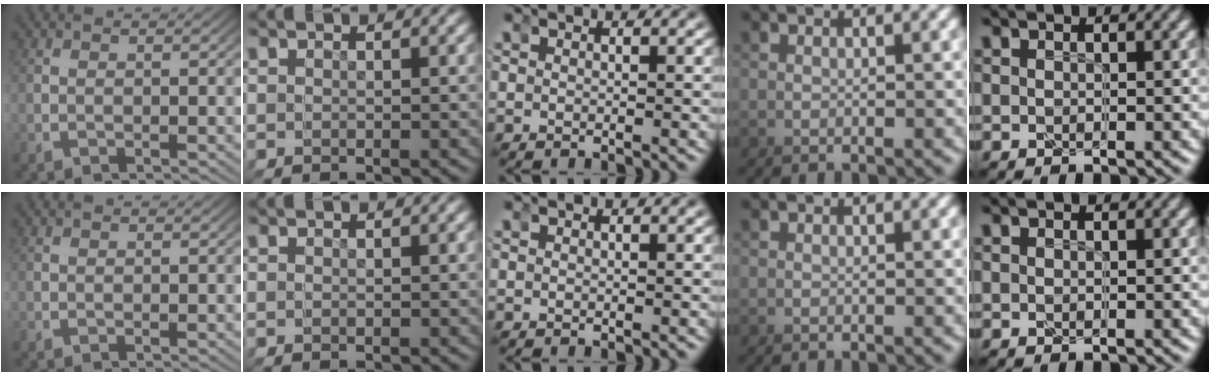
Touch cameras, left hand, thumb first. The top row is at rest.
{}